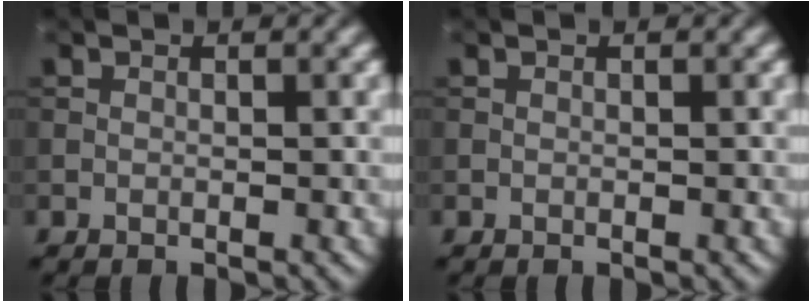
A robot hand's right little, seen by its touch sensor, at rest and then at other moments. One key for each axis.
{"total": 0.0}